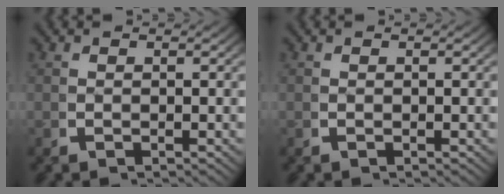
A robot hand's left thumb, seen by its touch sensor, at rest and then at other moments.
{"total": 0.0}